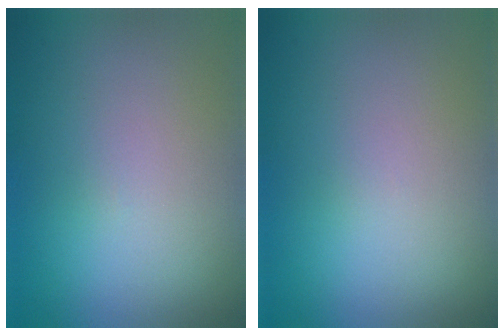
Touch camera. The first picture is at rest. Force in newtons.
{"total": 0.0}